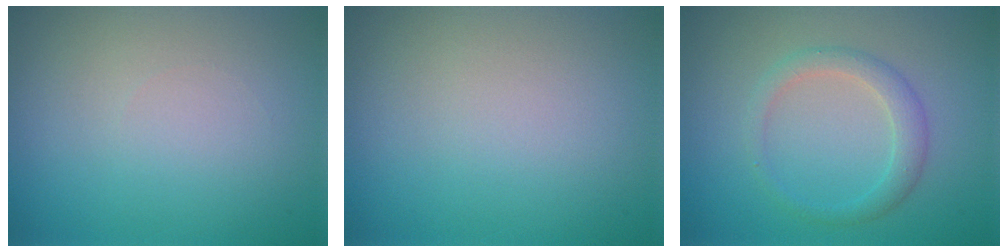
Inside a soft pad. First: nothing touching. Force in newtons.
{"total": 0.0}
{"total": 2.2, "press": 2.2, "slide": 0.1}